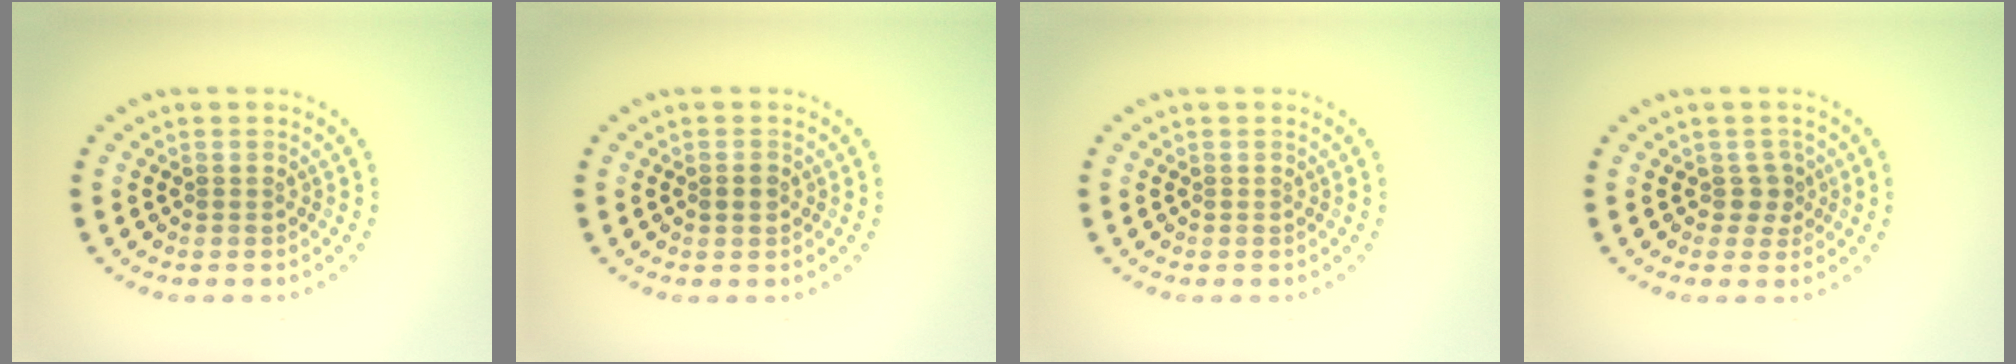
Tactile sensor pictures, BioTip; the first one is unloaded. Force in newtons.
{"total": 1.0, "press": 0.9, "slide": 0.3}
{"total": 0.0}
{"total": 1.6, "press": 1.2, "slide": 1.0}